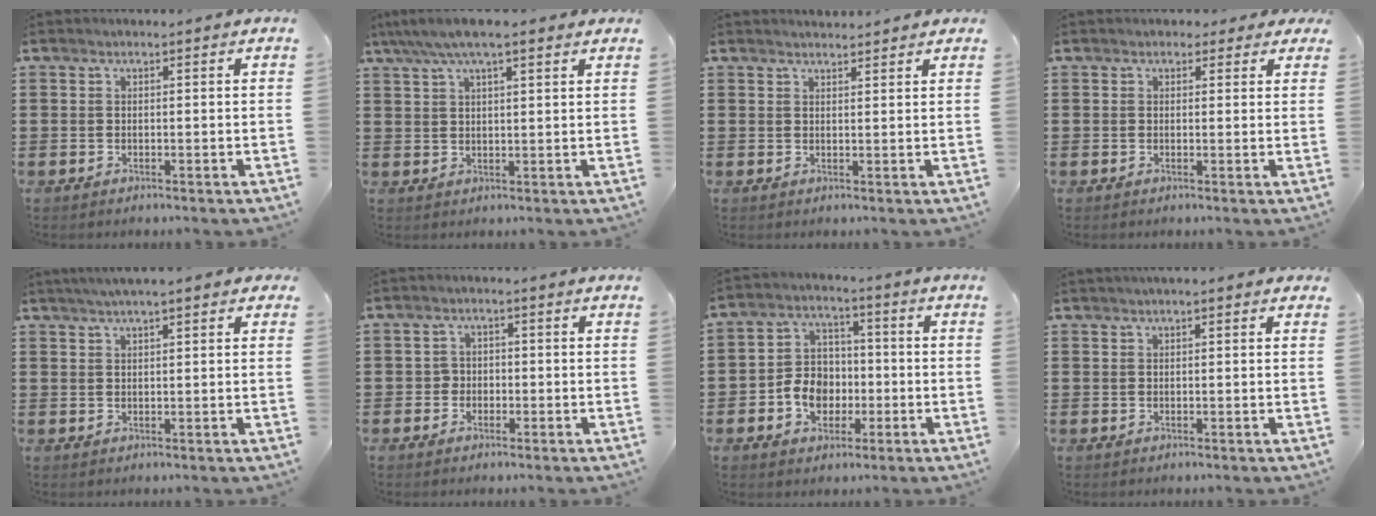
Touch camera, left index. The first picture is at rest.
{"total": 5.8, "force": [4.1, 1.2, 3.9], "torque": [-0.083, 0.001, 0.073]}
{"total": 1.6, "force": [1.6, 0.1, 0.1], "torque": [-0.005, 0.002, 0.031]}
{"total": 1.7, "force": [0.9, 1.3, 0.5], "torque": [-0.008, 0.007, 0.014]}
{"total": 2.7, "force": [2.0, 0.1, 1.8], "torque": [-0.040, 0.008, 0.035]}
{"total": 2.0, "force": [-0.8, 1.8, 0.4], "torque": [-0.015, 0.004, -0.019]}
{"total": 6.8, "force": [-2.0, 5.6, 3.3], "torque": [-0.073, 0.011, -0.041]}
{"total": 1.3, "force": [0.9, 0.2, 0.9], "torque": [-0.019, 0.003, 0.015]}